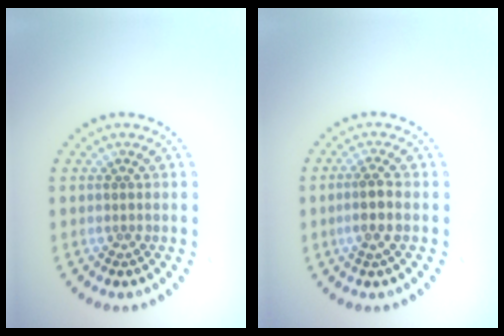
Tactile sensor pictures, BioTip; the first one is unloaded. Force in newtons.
{"total": 2.5, "press": 2.2, "slide": 1.1}